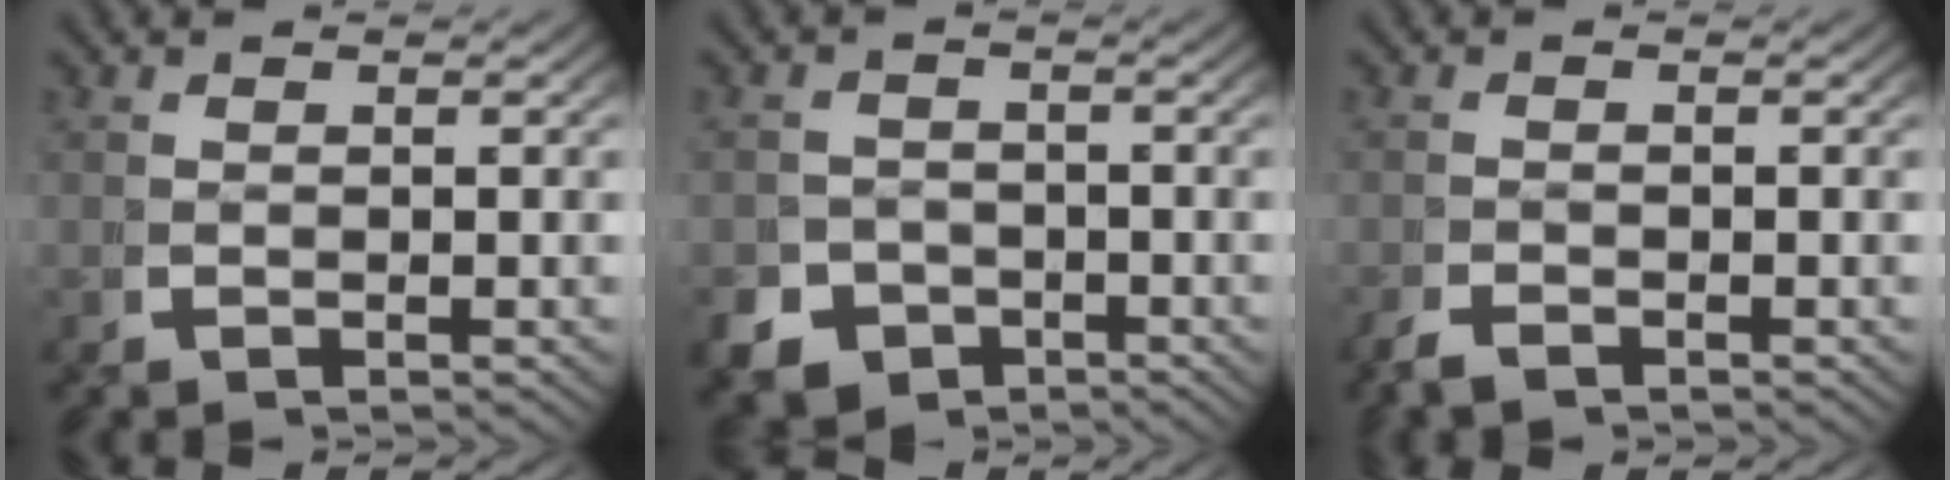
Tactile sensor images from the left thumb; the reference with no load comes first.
{"total": 6.6, "force": [-4.2, 4.7, 1.9], "torque": [-0.025, -0.029, -0.067]}
{"total": 1.1, "force": [-1.1, 0.1, 0.2], "torque": [-0.005, -0.007, -0.021]}